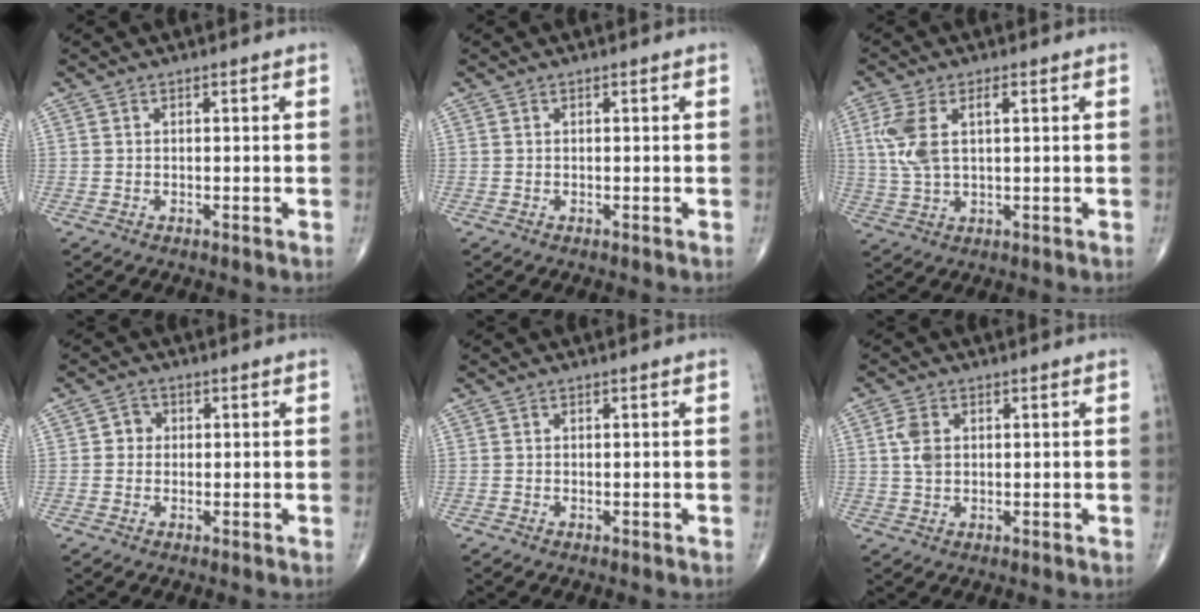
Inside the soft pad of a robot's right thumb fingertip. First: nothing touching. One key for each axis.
{"total": 0.0}
{"total": 8.4, "fx": 1.9, "fy": 3.9, "fz": 7.1, "tx": -0.168, "ty": 0.008, "tz": 0.041}
{"total": 2.3, "fx": 0.0, "fy": 2.2, "fz": 0.8, "tx": 0.003, "ty": 0.007, "tz": -0.005}
{"total": 0.0}
{"total": 3.8, "fx": 0.7, "fy": 2.5, "fz": 2.8, "tx": -0.057, "ty": 0.001, "tz": 0.013}